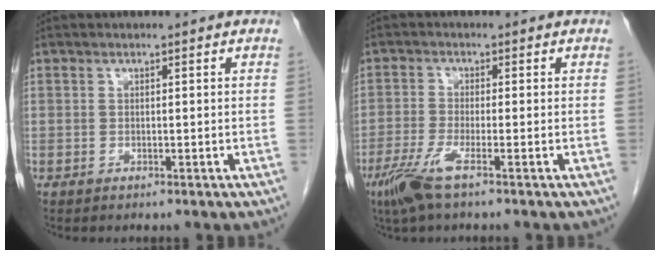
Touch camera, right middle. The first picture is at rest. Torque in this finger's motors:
{"motor_torque": [1.20, -0.68, 0.36, 0.11]}